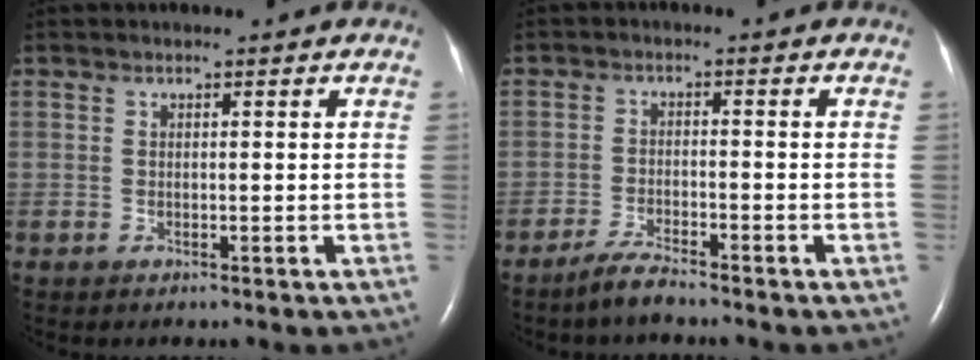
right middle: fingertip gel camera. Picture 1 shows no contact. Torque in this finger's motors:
{"motor_torque": [0.32, -0.37, 0.00, 0.02]}